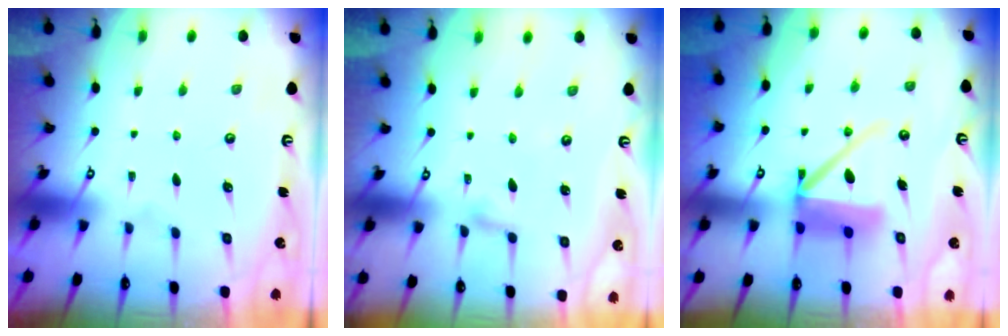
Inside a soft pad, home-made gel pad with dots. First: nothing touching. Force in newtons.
{"total": 2.0, "press": 2.0, "slide": 0.2}
{"total": 11.8, "press": 11.7, "slide": 1.4}